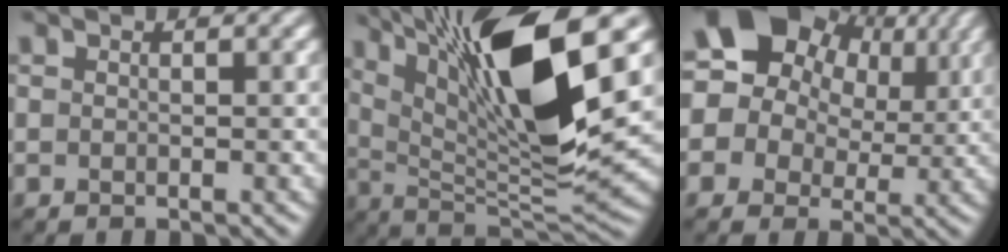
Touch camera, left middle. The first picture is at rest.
{"total": 14.0, "force": [6.4, 3.5, 11.9], "torque": [-0.207, 0.004, 0.112]}
{"total": 15.7, "force": [7.5, 12.3, 6.3], "torque": [-0.152, 0.044, 0.104]}